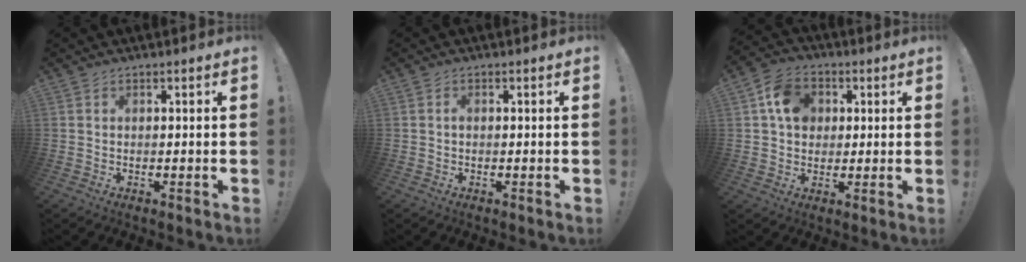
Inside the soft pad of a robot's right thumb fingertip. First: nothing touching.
{"total": 0.6, "force": [-0.2, 0.3, 0.4], "torque": [-0.009, 0.002, -0.005]}
{"total": 10.7, "force": [2.9, 8.9, 5.2], "torque": [-0.076, 0.005, 0.059]}